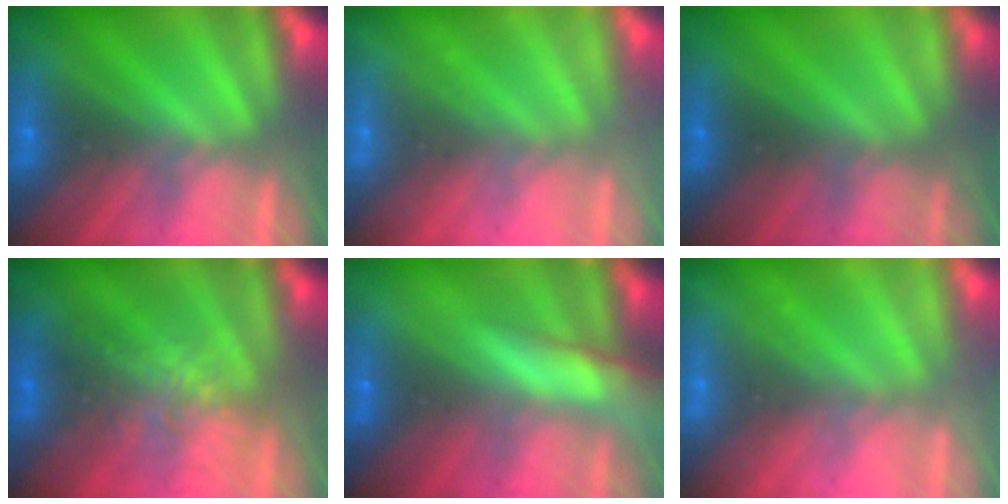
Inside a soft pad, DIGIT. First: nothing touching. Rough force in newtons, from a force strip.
{"total": 2.3}
{"total": 2.9}
{"total": 2.5}
{"total": 9.4}
{"total": 2.3}